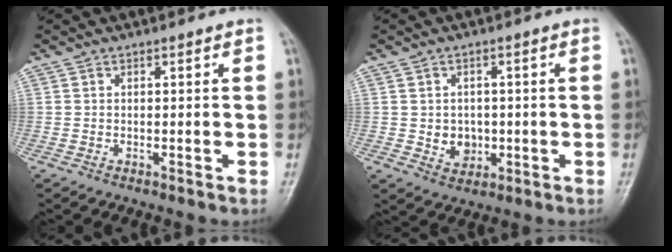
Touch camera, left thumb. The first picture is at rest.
{"total": 4.7, "force": [-0.3, 4.0, 2.4], "torque": [-0.014, 0.001, 0.004]}